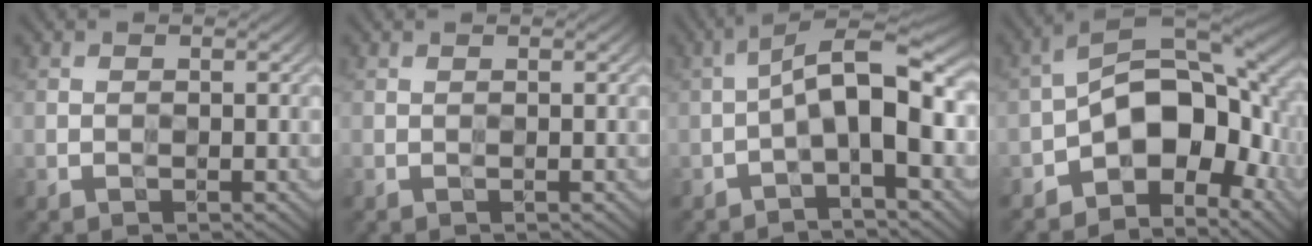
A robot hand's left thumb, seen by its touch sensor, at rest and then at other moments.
{"total": 0.0}
{"total": 8.2, "force": [-1.4, 2.3, 7.8], "torque": [-0.131, 0.028, -0.033]}
{"total": 12.7, "force": [-4.3, 7.4, 9.5], "torque": [-0.133, -0.001, -0.089]}